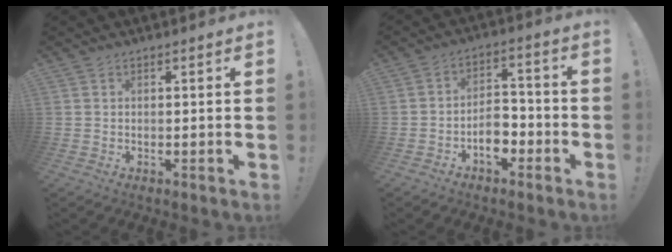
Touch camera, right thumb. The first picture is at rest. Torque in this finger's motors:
{"motor_torque": [0.96, 0.15, 0.19, -0.26, 0.11]}